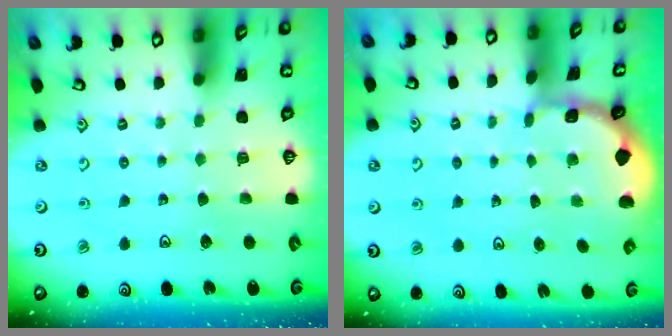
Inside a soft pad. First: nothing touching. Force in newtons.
{"total": 1.3, "press": 1.2, "slide": 0.1}